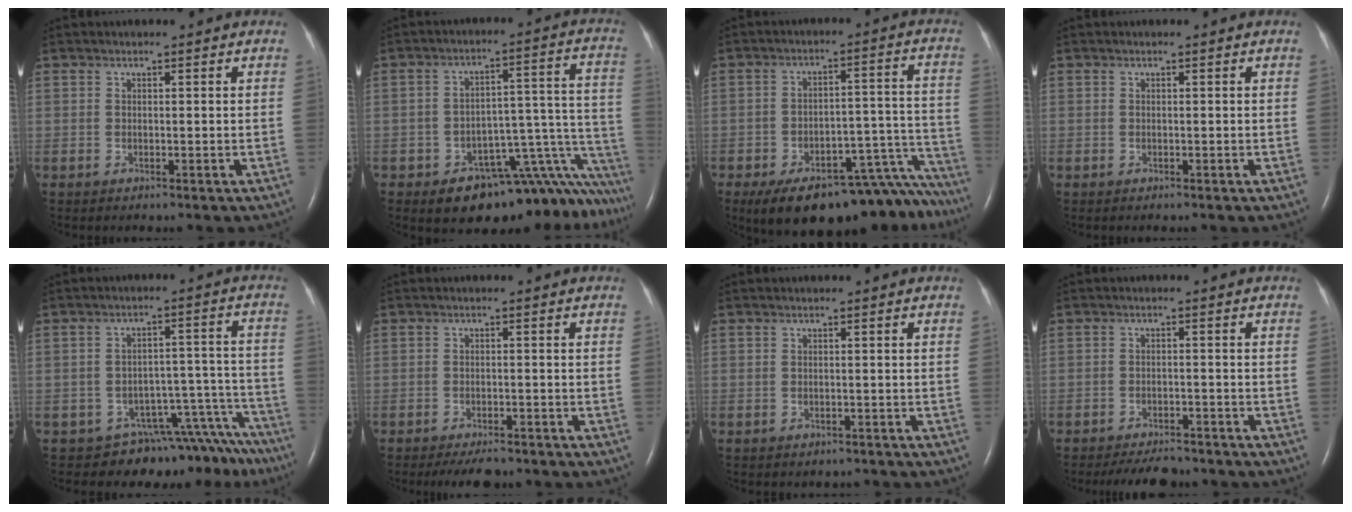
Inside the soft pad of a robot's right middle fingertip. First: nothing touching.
{"total": 17.8, "force": [-15.2, 4.5, 8.2], "torque": [0.009, 0.073, -0.191]}
{"total": 22.7, "force": [-19.1, 6.1, 10.6], "torque": [-0.058, 0.039, -0.250]}
{"total": 0.0}
{"total": 13.2, "force": [-12.3, 4.1, 2.3], "torque": [0.015, 0.067, -0.153]}
{"total": 4.5, "force": [-3.8, 1.4, 1.9], "torque": [-0.029, -0.005, -0.055]}
{"total": 1.7, "force": [-1.5, 0.9, 0.2], "torque": [-0.008, 0.000, -0.018]}
{"total": 6.0, "force": [-5.4, 1.7, 1.7], "torque": [-0.025, -0.007, -0.080]}